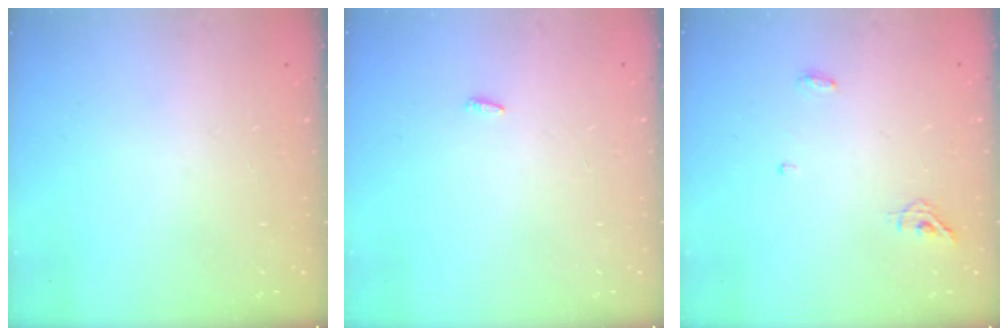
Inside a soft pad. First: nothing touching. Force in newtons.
{"total": 2.1, "press": 1.9, "slide": 0.7}
{"total": 4.9, "press": 4.8, "slide": 1.0}